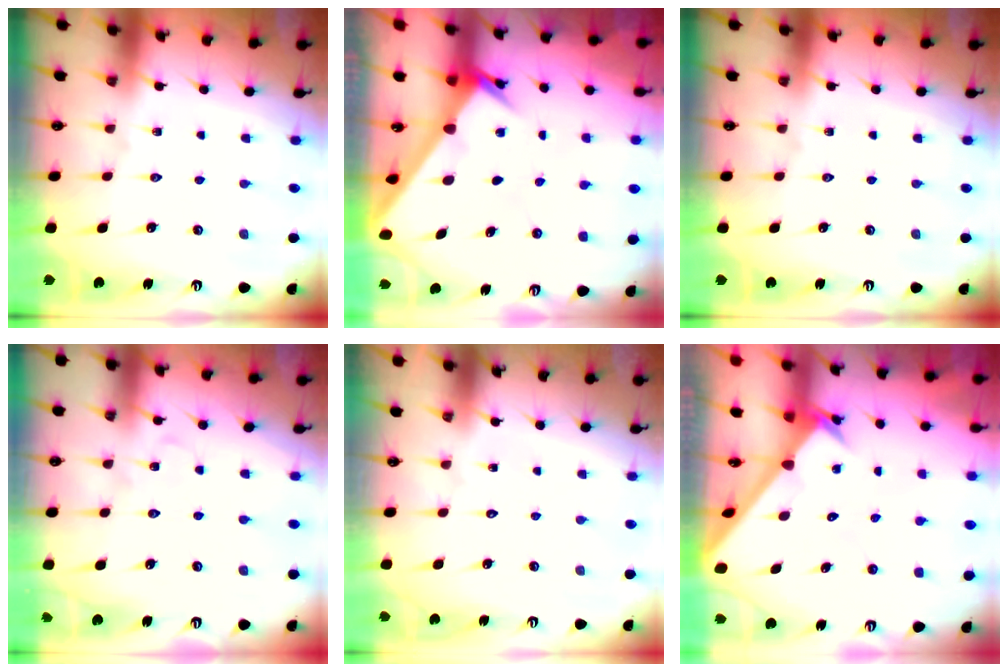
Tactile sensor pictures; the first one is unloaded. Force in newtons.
{"total": 2.4, "press": 2.4, "slide": 0.3}
{"total": 0.0}
{"total": 4.7, "press": 4.6, "slide": 0.6}
{"total": 1.6, "press": 1.5, "slide": 0.1}
{"total": 2.5, "press": 2.5, "slide": 0.2}